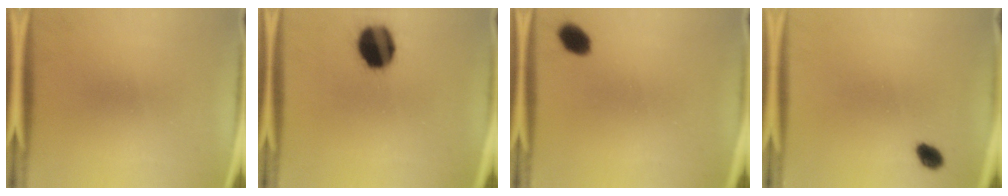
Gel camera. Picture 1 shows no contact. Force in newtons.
{"total": 14.9}
{"total": 4.2}
{"total": 2.9}